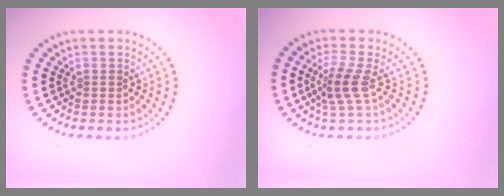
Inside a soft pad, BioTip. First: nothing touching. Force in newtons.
{"total": 2.5, "press": 1.8, "slide": 1.7}